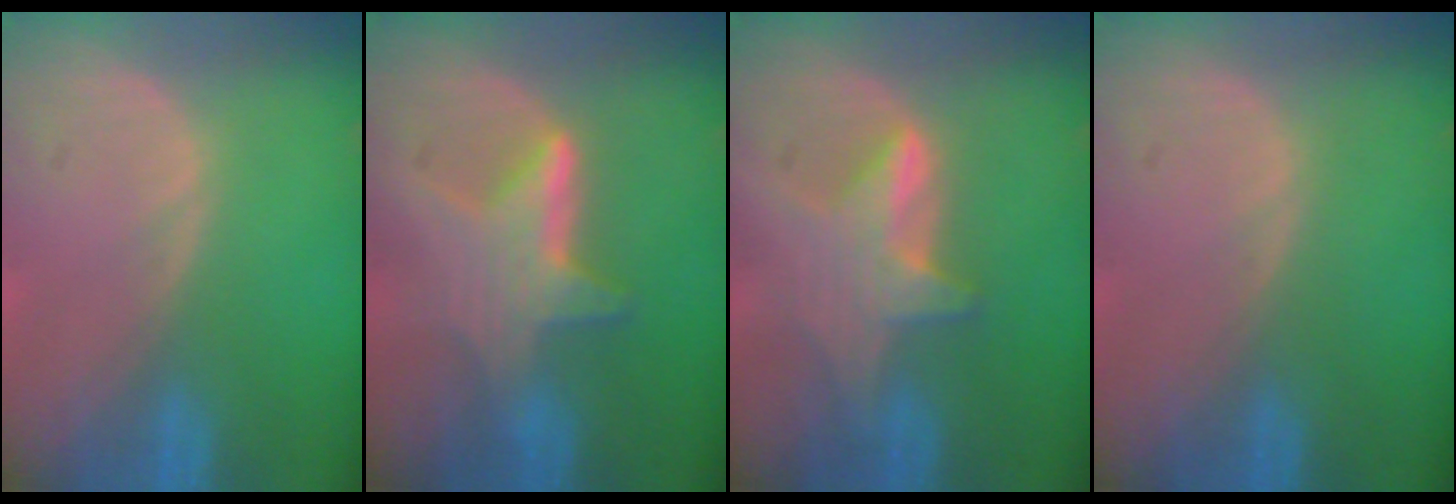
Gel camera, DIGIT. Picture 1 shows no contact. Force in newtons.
{"total": 6.4, "press": 6.0, "slide": 2.2}
{"total": 5.6, "press": 5.6, "slide": 0.4}
{"total": 0.0}